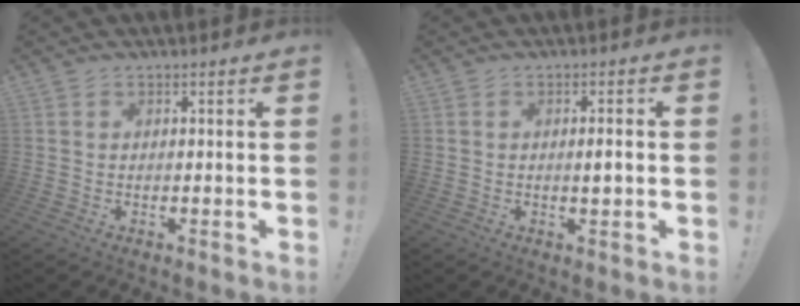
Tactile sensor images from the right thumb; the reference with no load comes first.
{"total": 3.0, "force": [-0.2, 0.3, 3.0], "torque": [-0.037, -0.006, -0.010]}